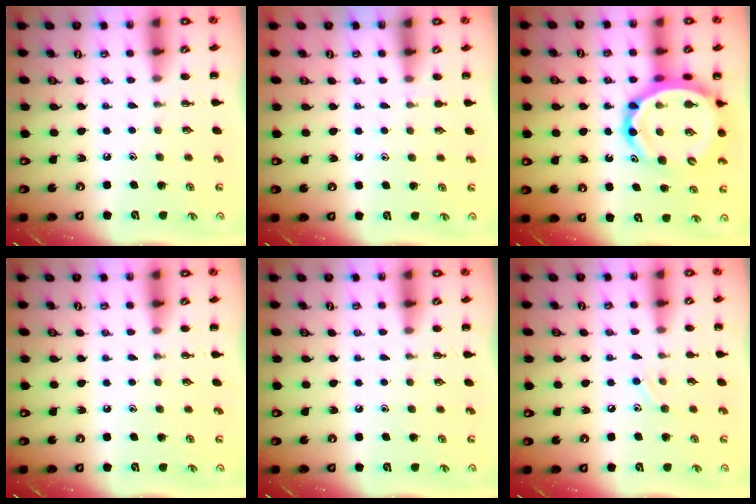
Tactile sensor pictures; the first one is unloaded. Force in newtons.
{"total": 4.6, "press": 4.4, "slide": 1.5}
{"total": 17.5, "press": 16.8, "slide": 4.9}
{"total": 0.0}
{"total": 0.0}
{"total": 6.2, "press": 6.0, "slide": 1.7}